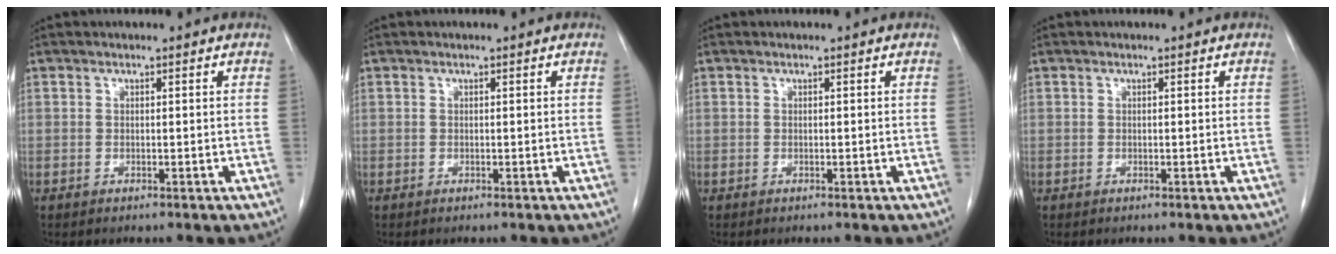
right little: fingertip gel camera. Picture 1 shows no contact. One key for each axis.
{"total": 0.0}
{"total": 0.0}
{"total": 0.0}